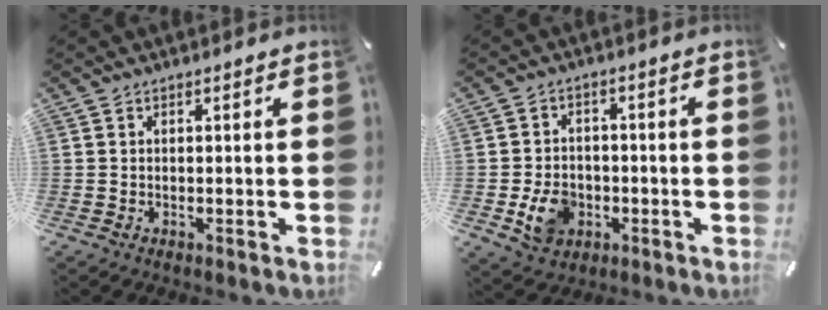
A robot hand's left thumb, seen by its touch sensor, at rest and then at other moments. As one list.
[{"total": 8.2, "force": [-2.1, 6.7, 4.1], "torque": [-0.079, 0.009, -0.036]}]